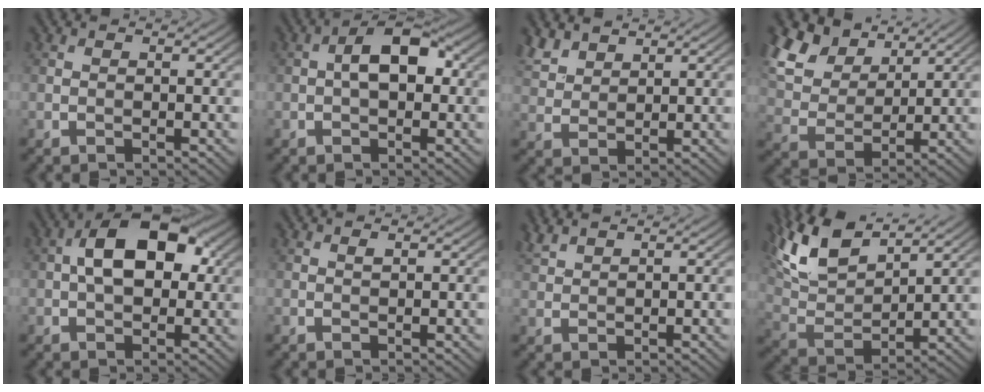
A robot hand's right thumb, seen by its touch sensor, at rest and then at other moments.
{"total": 5.4, "force": [0.3, 2.9, 4.6], "torque": [-0.069, 0.008, -0.003]}
{"total": 4.7, "force": [3.6, 2.2, 2.0], "torque": [-0.055, 0.006, 0.081]}
{"total": 13.0, "force": [7.9, 7.6, 7.0], "torque": [-0.215, 0.024, 0.146]}
{"total": 9.5, "force": [1.4, 5.5, 7.6], "torque": [-0.123, 0.016, 0.012]}
{"total": 0.6, "force": [0.4, 0.1, 0.3], "torque": [-0.007, -0.002, 0.008]}
{"total": 2.3, "force": [2.1, 0.5, 0.9], "torque": [-0.025, 0.005, 0.051]}
{"total": 12.3, "force": [8.3, 4.6, 7.9], "torque": [-0.205, 0.015, 0.164]}